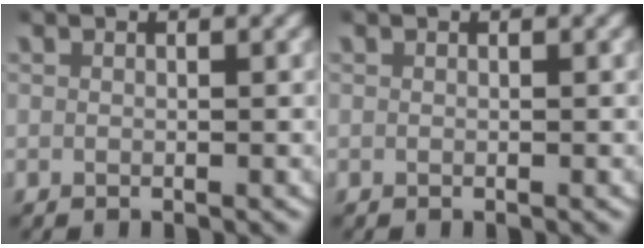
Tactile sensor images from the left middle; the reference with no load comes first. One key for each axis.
{"total": 0.0}